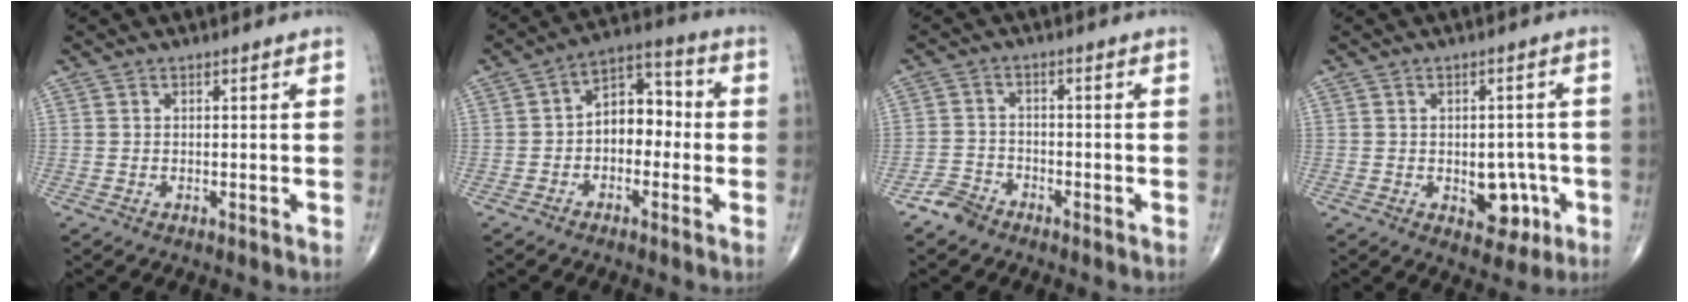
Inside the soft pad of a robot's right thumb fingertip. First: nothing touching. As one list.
[{"total": 8.9, "force": [-0.9, 5.9, 6.6], "torque": [-0.071, 0.037, -0.033]}, {"total": 3.7, "force": [-3.0, 2.0, 0.7], "torque": [-0.008, 0.013, -0.062]}, {"total": 6.9, "force": [-2.0, 4.5, 4.8], "torque": [-0.025, 0.012, -0.017]}]